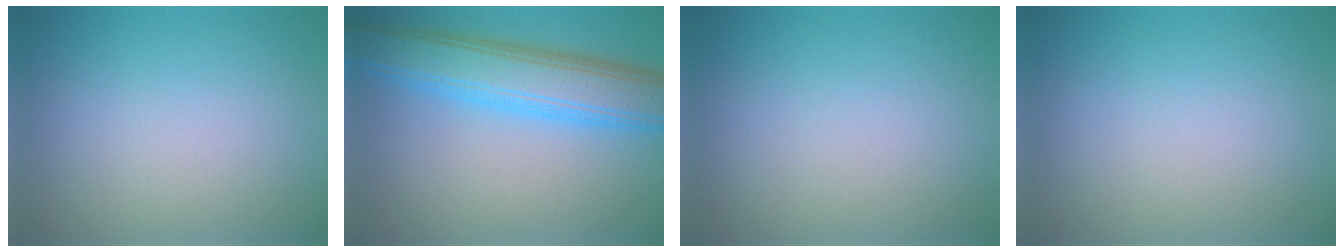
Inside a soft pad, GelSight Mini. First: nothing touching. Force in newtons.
{"total": 7.8, "press": 7.8, "slide": 0.1}
{"total": 0.0}
{"total": 0.0}